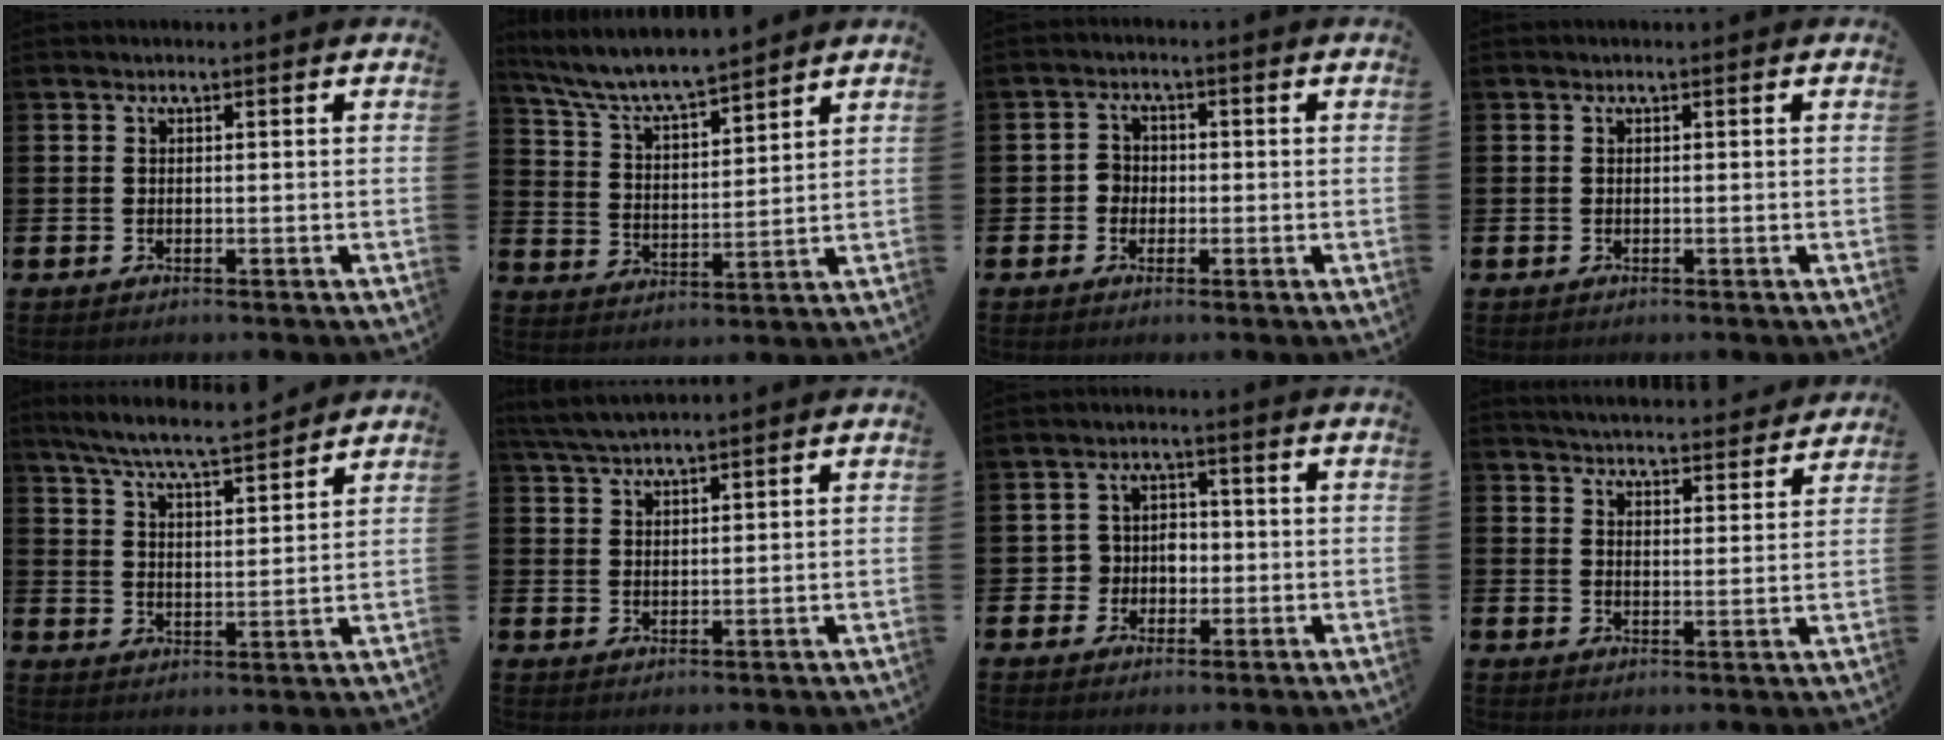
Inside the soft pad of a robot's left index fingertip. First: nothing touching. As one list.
[{"total": 7.2, "force": [6.9, 0.7, 2.1], "torque": [-0.068, -0.047, 0.119]}, {"total": 2.3, "force": [-0.8, 2.1, 0.4], "torque": [-0.008, 0.006, -0.022]}, {"total": 0.0}, {"total": 7.1, "force": [6.7, 0.1, 2.2], "torque": [-0.064, -0.043, 0.117]}, {"total": 3.9, "force": [3.7, 0.4, 1.2], "torque": [-0.033, -0.011, 0.069]}, {"total": 3.6, "force": [-1.3, 3.3, 0.5], "torque": [-0.017, 0.005, -0.033]}, {"total": 5.1, "force": [5.0, 0.5, 0.1], "torque": [-0.010, -0.041, 0.087]}]